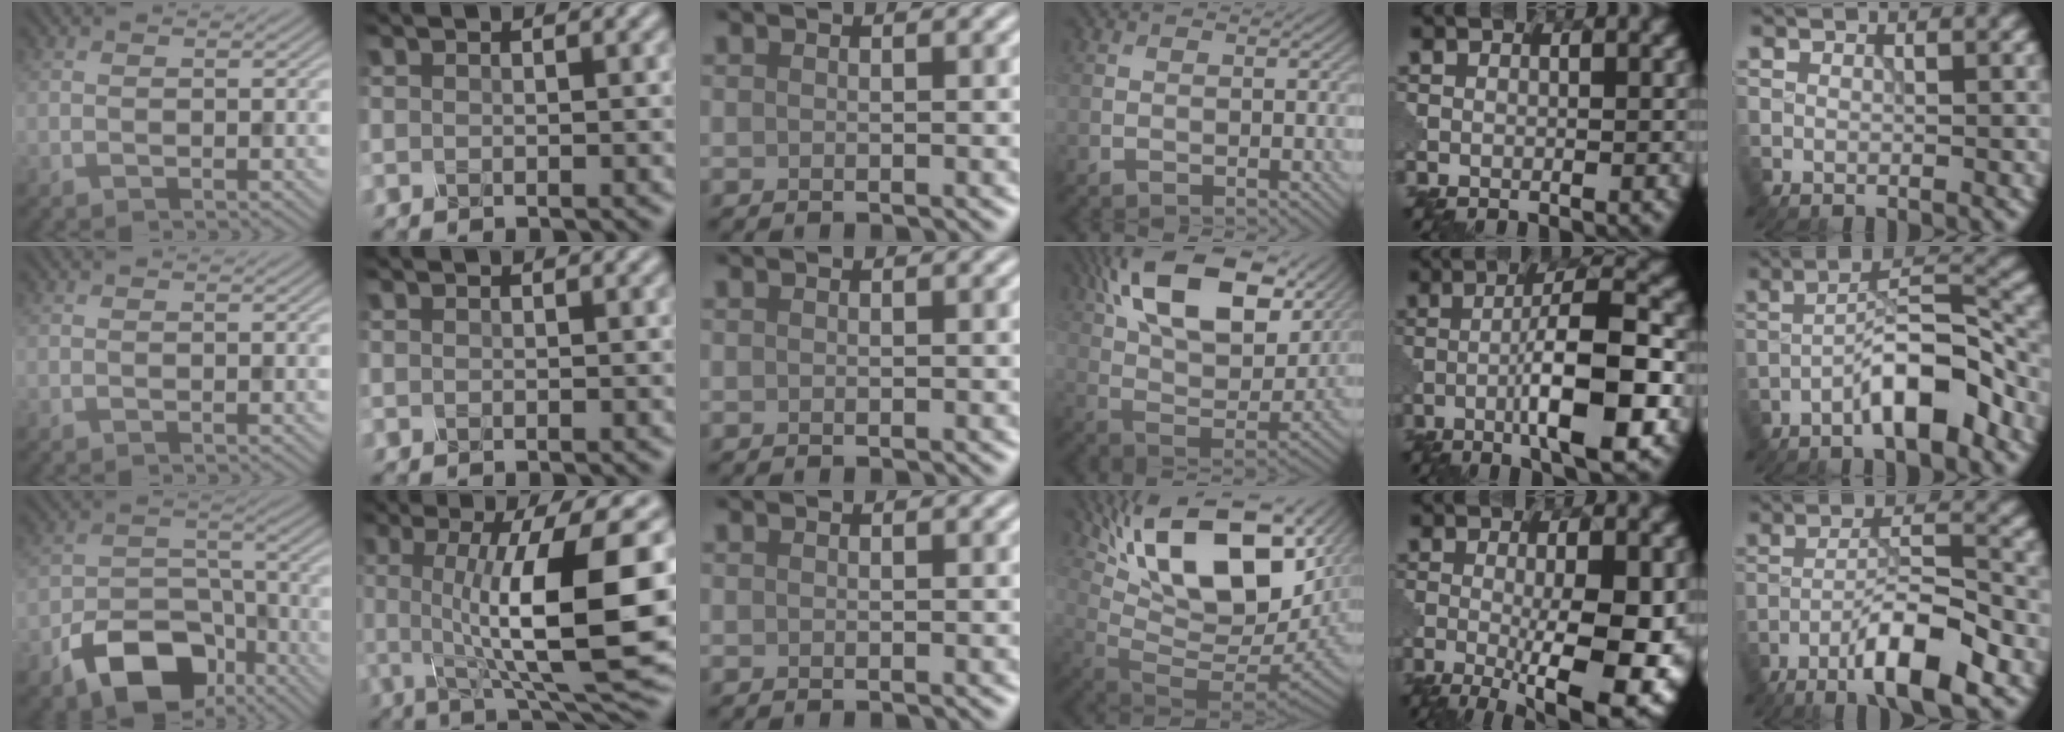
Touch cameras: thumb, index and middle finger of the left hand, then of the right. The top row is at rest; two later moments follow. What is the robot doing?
{"motion": "disassemble", "object": "glue stick"}